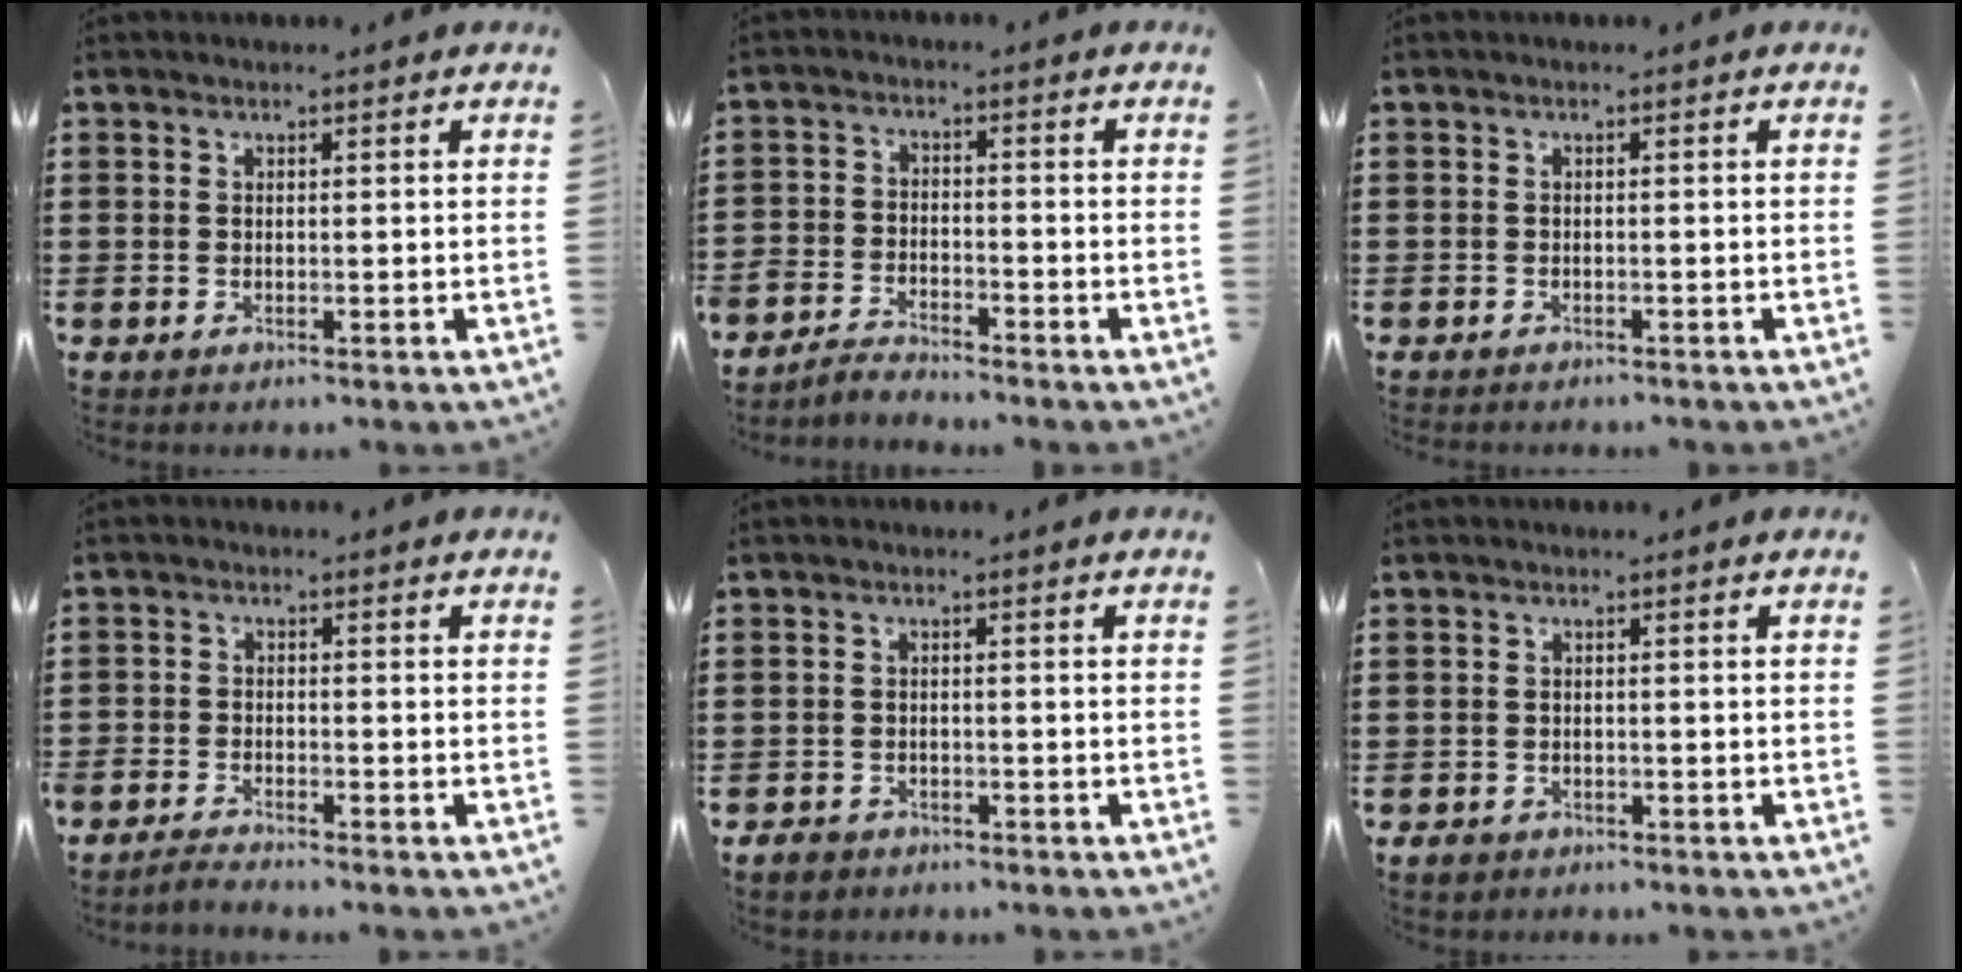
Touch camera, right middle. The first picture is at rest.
{"total": 3.5, "force": [-3.4, 0.6, -0.2], "torque": [-0.005, 0.005, -0.074]}
{"total": 0.6, "force": [-0.6, 0.1, 0.0], "torque": [-0.001, 0.001, -0.014]}
{"total": 2.3, "force": [-2.3, 0.0, 0.0], "torque": [-0.005, 0.002, -0.049]}
{"total": 1.7, "force": [-1.5, 0.8, 0.2], "torque": [-0.010, 0.003, -0.033]}
{"total": 1.1, "force": [-0.9, 0.6, 0.2], "torque": [-0.007, 0.001, -0.021]}